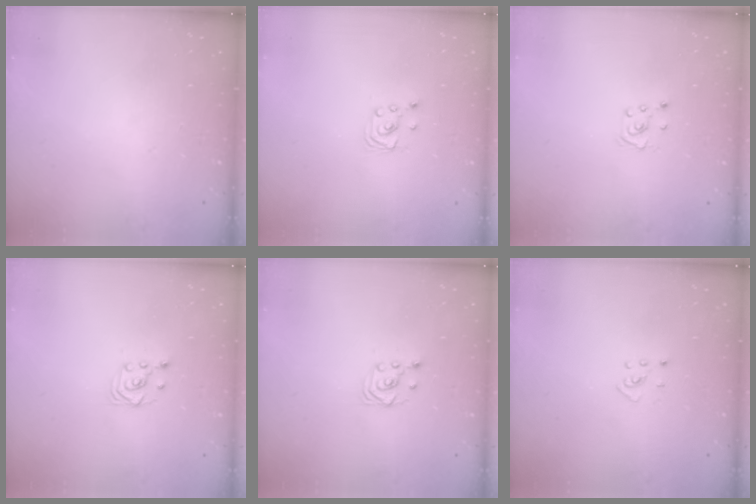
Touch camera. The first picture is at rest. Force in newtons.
{"total": 1.9, "press": 1.9, "slide": 0.1}
{"total": 2.8, "press": 2.8, "slide": 0.3}
{"total": 2.5, "press": 2.2, "slide": 1.2}
{"total": 2.5, "press": 2.2, "slide": 1.2}
{"total": 2.7, "press": 2.7, "slide": 0.5}